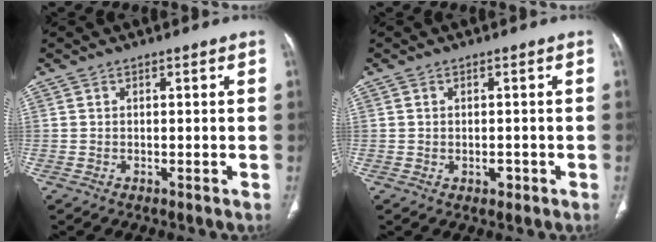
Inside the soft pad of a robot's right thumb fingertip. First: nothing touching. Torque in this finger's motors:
{"motor_torque": [-0.30, 0.09, -0.01, -0.10, -0.03]}